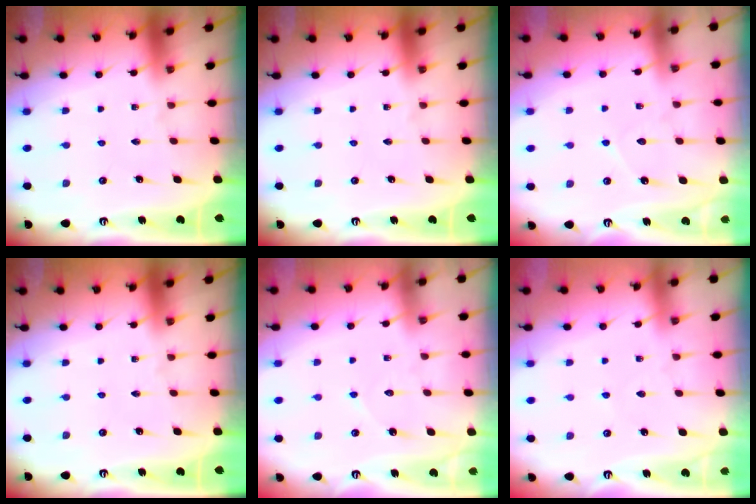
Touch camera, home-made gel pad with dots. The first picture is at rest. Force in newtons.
{"total": 0.0}
{"total": 6.2, "press": 6.2, "slide": 0.5}
{"total": 0.0}
{"total": 5.1, "press": 5.1, "slide": 0.5}
{"total": 2.5, "press": 2.4, "slide": 0.4}